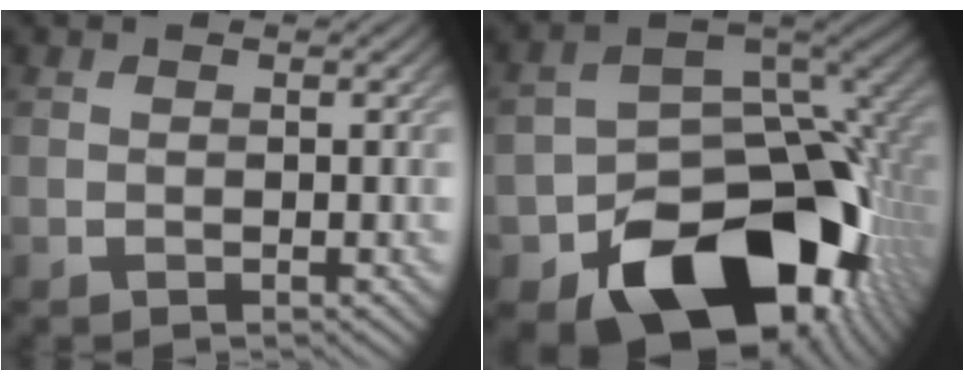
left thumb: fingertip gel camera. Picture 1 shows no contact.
{"total": 18.2, "force": [-8.3, 12.4, 10.4], "torque": [-0.142, -0.052, -0.116]}